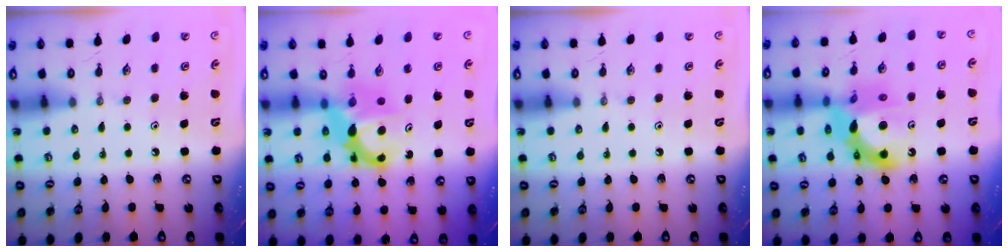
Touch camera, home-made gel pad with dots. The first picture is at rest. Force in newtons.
{"total": 7.6, "press": 7.6, "slide": 0.6}
{"total": 0.0}
{"total": 14.3, "press": 14.1, "slide": 2.1}